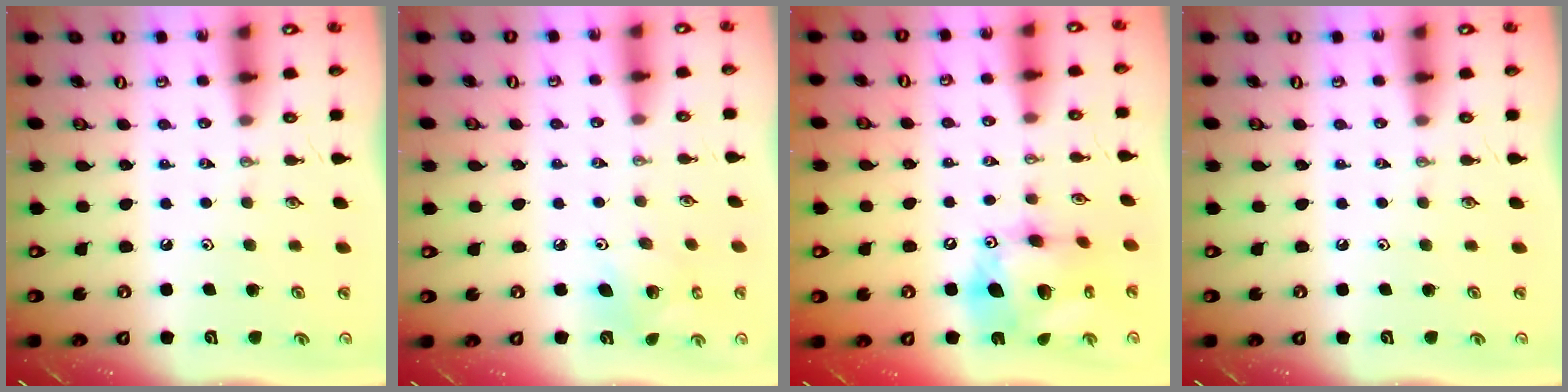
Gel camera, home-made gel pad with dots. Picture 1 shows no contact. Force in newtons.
{"total": 6.0, "press": 6.0, "slide": 0.2}
{"total": 16.5, "press": 16.5, "slide": 1.6}
{"total": 0.0}